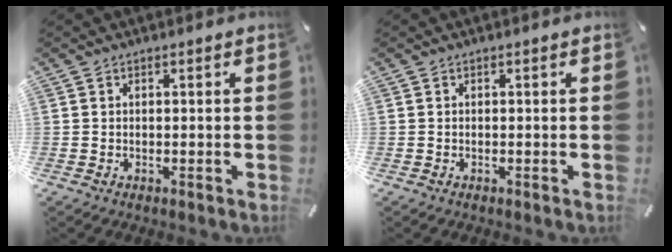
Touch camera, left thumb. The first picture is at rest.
{"total": 0.0}